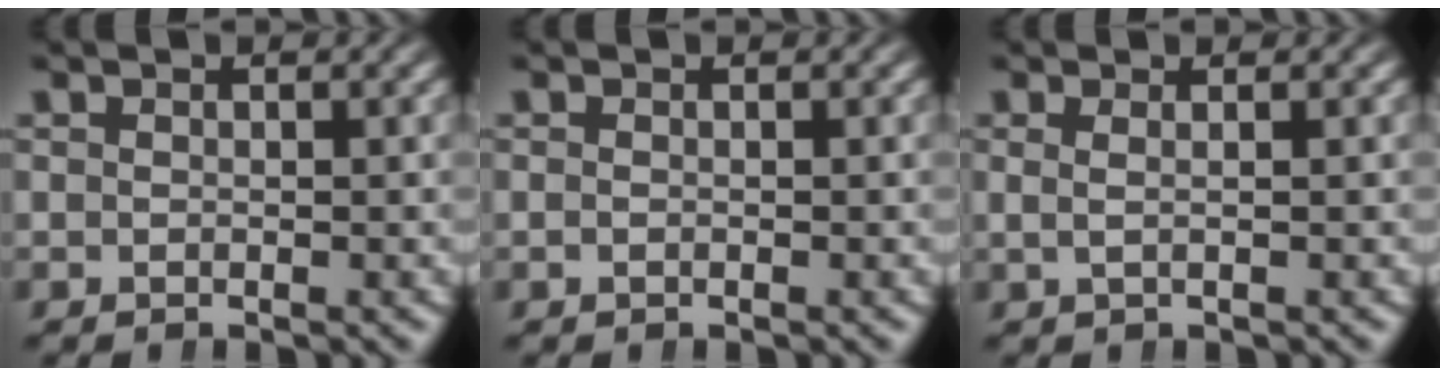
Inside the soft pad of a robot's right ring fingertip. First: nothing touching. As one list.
[{"total": 0.0}, {"total": 1.1, "force": [0.5, -0.6, 0.7], "torque": [-0.011, 0.003, 0.011]}]